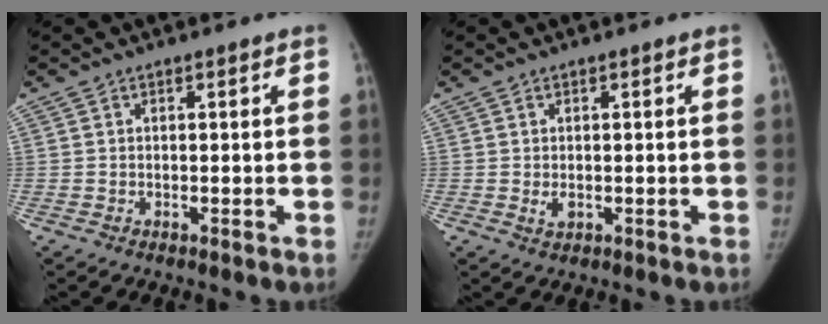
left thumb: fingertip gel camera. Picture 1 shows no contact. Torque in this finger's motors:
{"motor_torque": [0.01, 0.01, -0.02, 0.11, 0.00]}